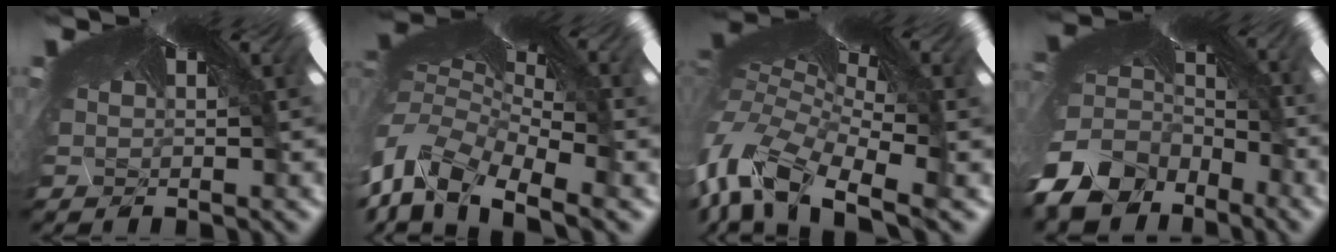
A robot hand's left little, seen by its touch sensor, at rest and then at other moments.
{"total": 10.4, "force": [-10.2, 0.8, 1.8], "torque": [-0.053, -0.074, -0.149]}
{"total": 9.4, "force": [-9.4, -0.3, 1.0], "torque": [-0.063, -0.098, -0.119]}
{"total": 11.5, "force": [-11.2, 2.8, 0.7], "torque": [-0.059, -0.081, -0.176]}